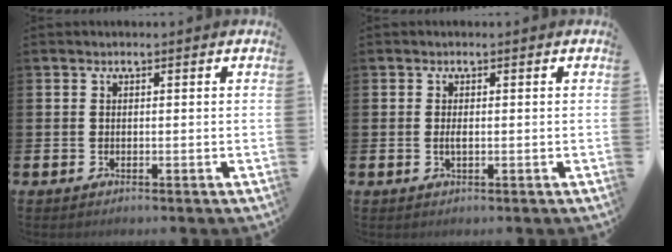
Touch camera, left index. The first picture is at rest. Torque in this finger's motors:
{"motor_torque": [0.38, 0.14, -0.01, 0.07]}